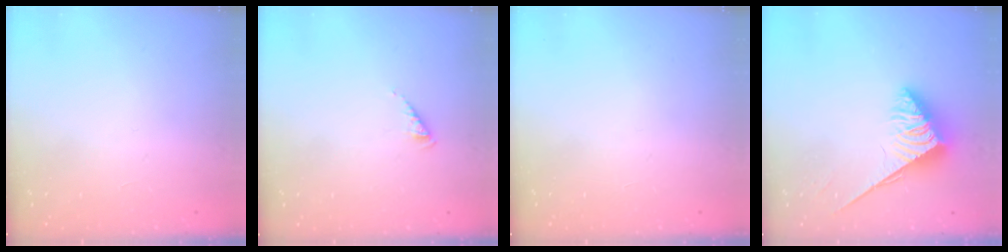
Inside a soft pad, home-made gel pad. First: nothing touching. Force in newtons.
{"total": 1.7, "press": 1.6, "slide": 0.4}
{"total": 0.0}
{"total": 3.7, "press": 3.6, "slide": 0.6}